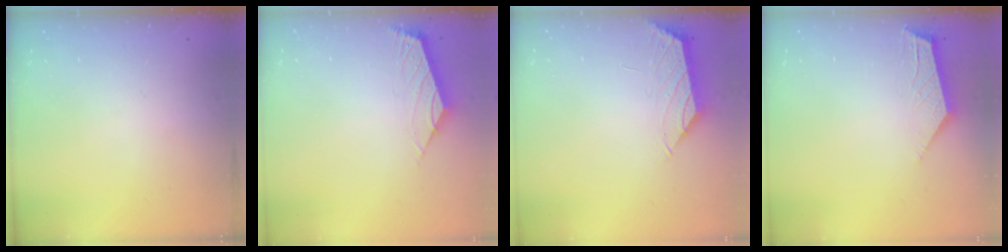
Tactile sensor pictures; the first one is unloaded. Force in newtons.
{"total": 2.5, "press": 2.4, "slide": 0.6}
{"total": 1.1, "press": 1.0, "slide": 0.4}
{"total": 3.6, "press": 3.6, "slide": 0.4}